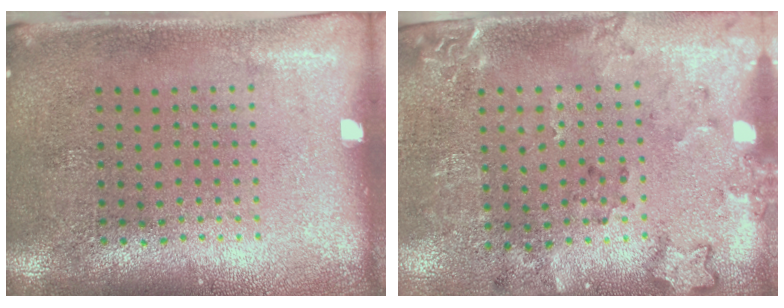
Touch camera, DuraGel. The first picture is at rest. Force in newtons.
{"total": 1.9, "press": 1.5, "slide": 1.2}